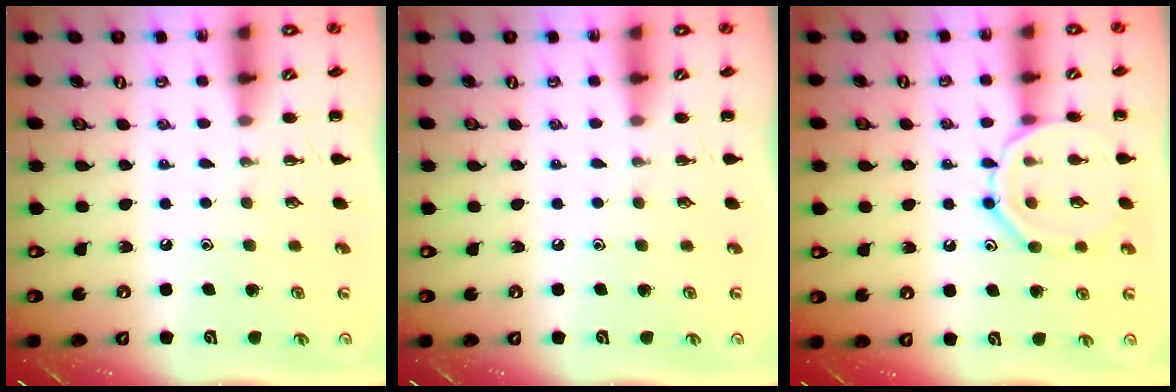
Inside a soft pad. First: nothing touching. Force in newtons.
{"total": 0.0}
{"total": 11.9, "press": 11.9, "slide": 0.3}